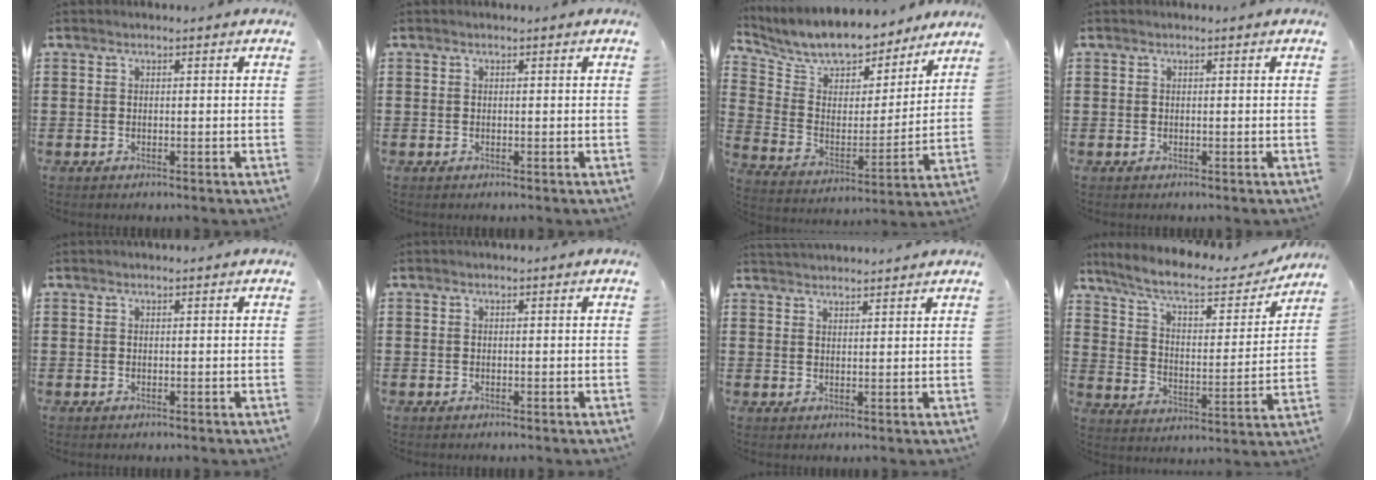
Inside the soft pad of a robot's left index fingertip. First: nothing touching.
{"total": 0.0}
{"total": 9.1, "force": [8.6, 2.6, 1.7], "torque": [-0.067, -0.066, 0.148]}
{"total": 0.0}
{"total": 0.0}
{"total": 0.0}
{"total": 2.0, "force": [2.0, -0.1, -0.4], "torque": [0.003, -0.003, 0.039]}
{"total": 7.9, "force": [6.5, 1.6, 4.2], "torque": [-0.108, -0.036, 0.109]}